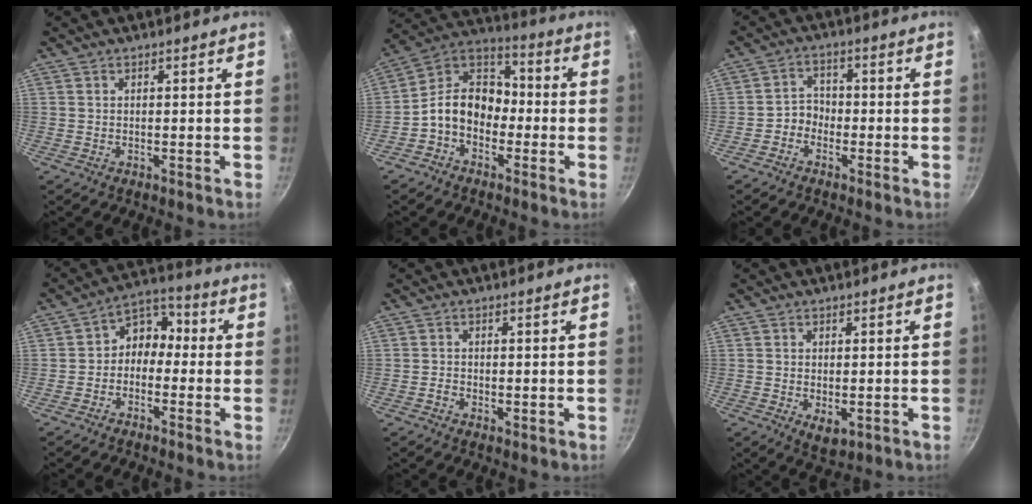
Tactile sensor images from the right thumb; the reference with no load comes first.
{"total": 11.7, "force": [-3.0, 8.8, 7.0], "torque": [-0.080, 0.052, -0.081]}
{"total": 3.3, "force": [-1.8, 2.6, 1.1], "torque": [0.003, 0.027, -0.037]}
{"total": 7.0, "force": [-1.1, 5.6, 4.1], "torque": [-0.025, 0.039, -0.039]}
{"total": 1.2, "force": [-0.4, 0.7, 0.8], "torque": [-0.014, -0.001, -0.009]}
{"total": 3.6, "force": [-0.5, 2.1, 2.9], "torque": [-0.042, -0.013, -0.002]}